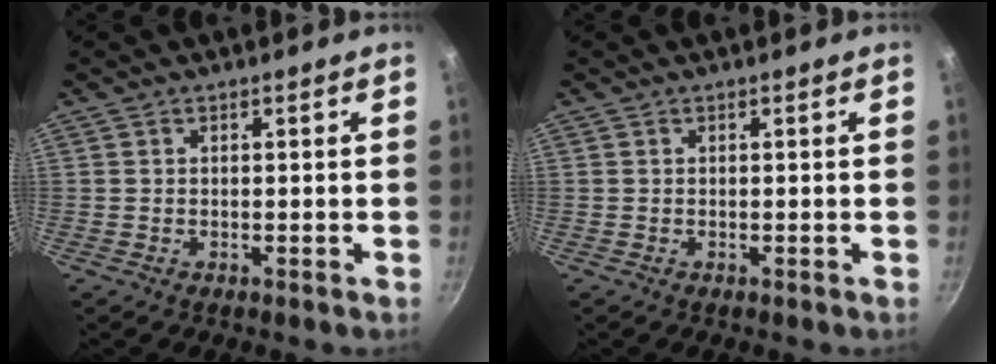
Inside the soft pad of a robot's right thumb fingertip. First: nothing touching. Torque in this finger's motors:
{"motor_torque": [0.00, 0.00, 0.03, 0.01, 0.00]}